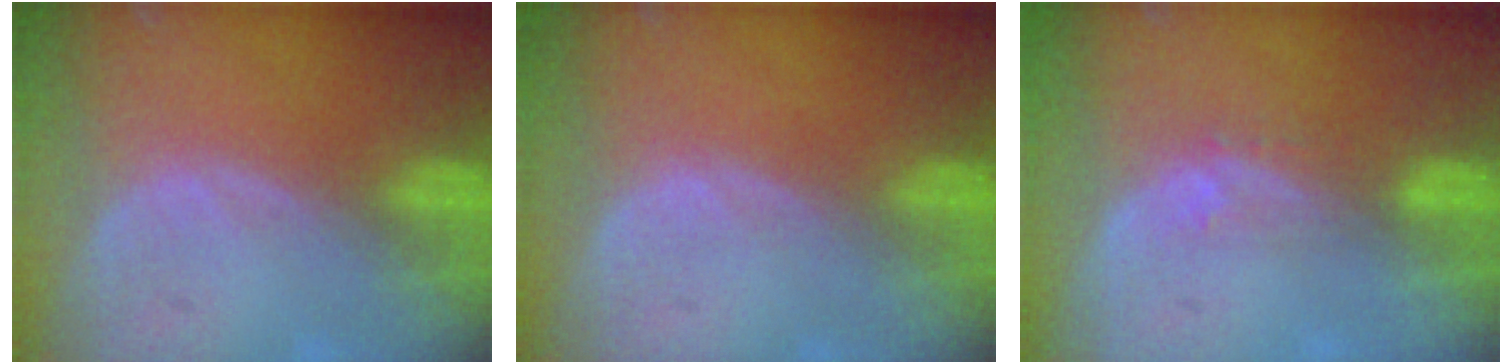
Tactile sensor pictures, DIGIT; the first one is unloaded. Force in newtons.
{"total": 0.0}
{"total": 2.8, "press": 2.1, "slide": 1.7}